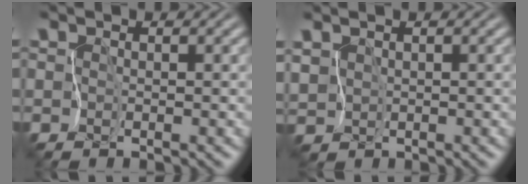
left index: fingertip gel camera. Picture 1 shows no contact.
{"total": 1.0, "force": [0.8, 0.7, -0.1], "torque": [-0.008, -0.001, 0.020]}